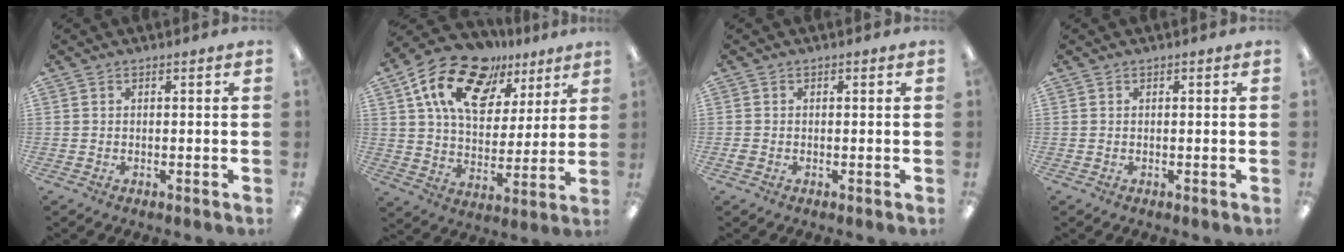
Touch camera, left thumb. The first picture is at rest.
{"total": 19.1, "force": [11.4, 11.1, 10.6], "torque": [-0.192, -0.045, 0.206]}
{"total": 0.8, "force": [-0.3, 0.7, 0.4], "torque": [-0.007, 0.002, -0.007]}
{"total": 0.0}